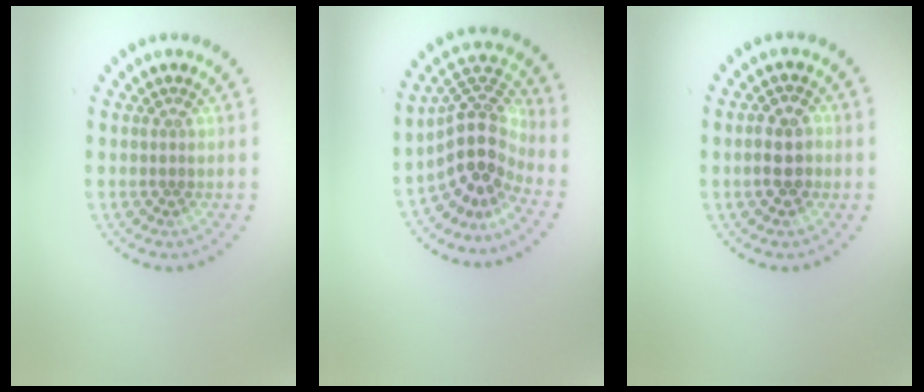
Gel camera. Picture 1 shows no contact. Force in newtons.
{"total": 4.6, "press": 3.4, "slide": 3.1}
{"total": 2.7, "press": 2.7, "slide": 0.6}